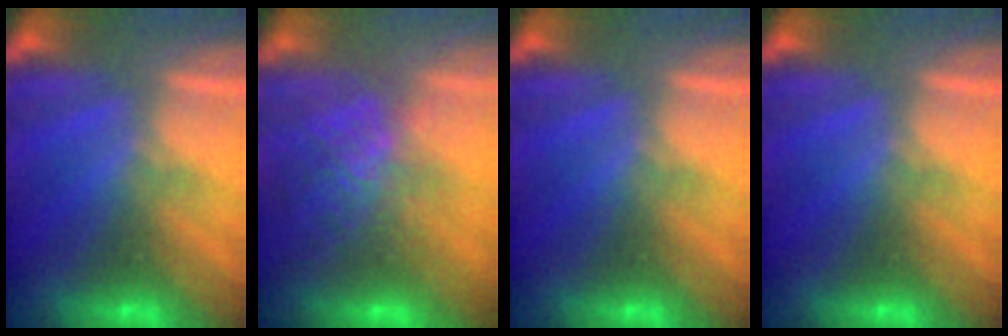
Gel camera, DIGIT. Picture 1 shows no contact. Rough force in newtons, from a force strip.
{"total": 7.0}
{"total": 0.0}
{"total": 0.0}